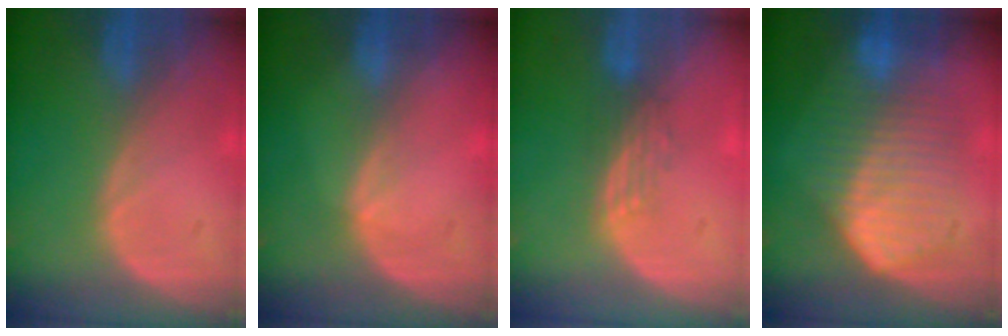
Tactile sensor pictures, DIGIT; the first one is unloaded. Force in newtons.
{"total": 1.2, "press": 0.7, "slide": 0.9}
{"total": 2.8, "press": 2.4, "slide": 1.4}
{"total": 10.5, "press": 10.5, "slide": 0.6}